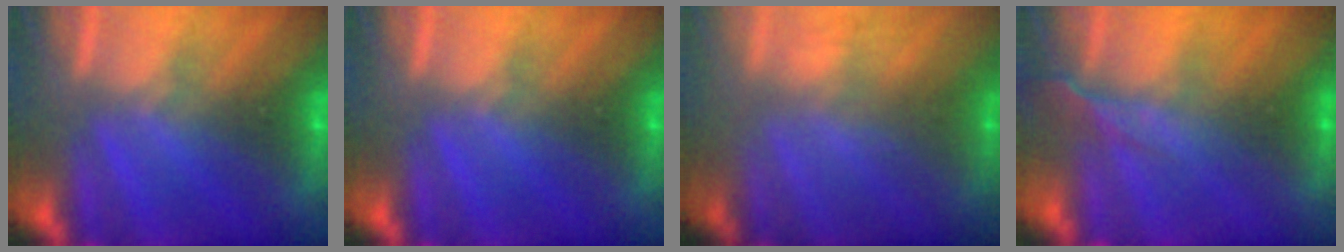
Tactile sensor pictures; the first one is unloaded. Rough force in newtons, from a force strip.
{"total": 0.0}
{"total": 3.0}
{"total": 2.6}